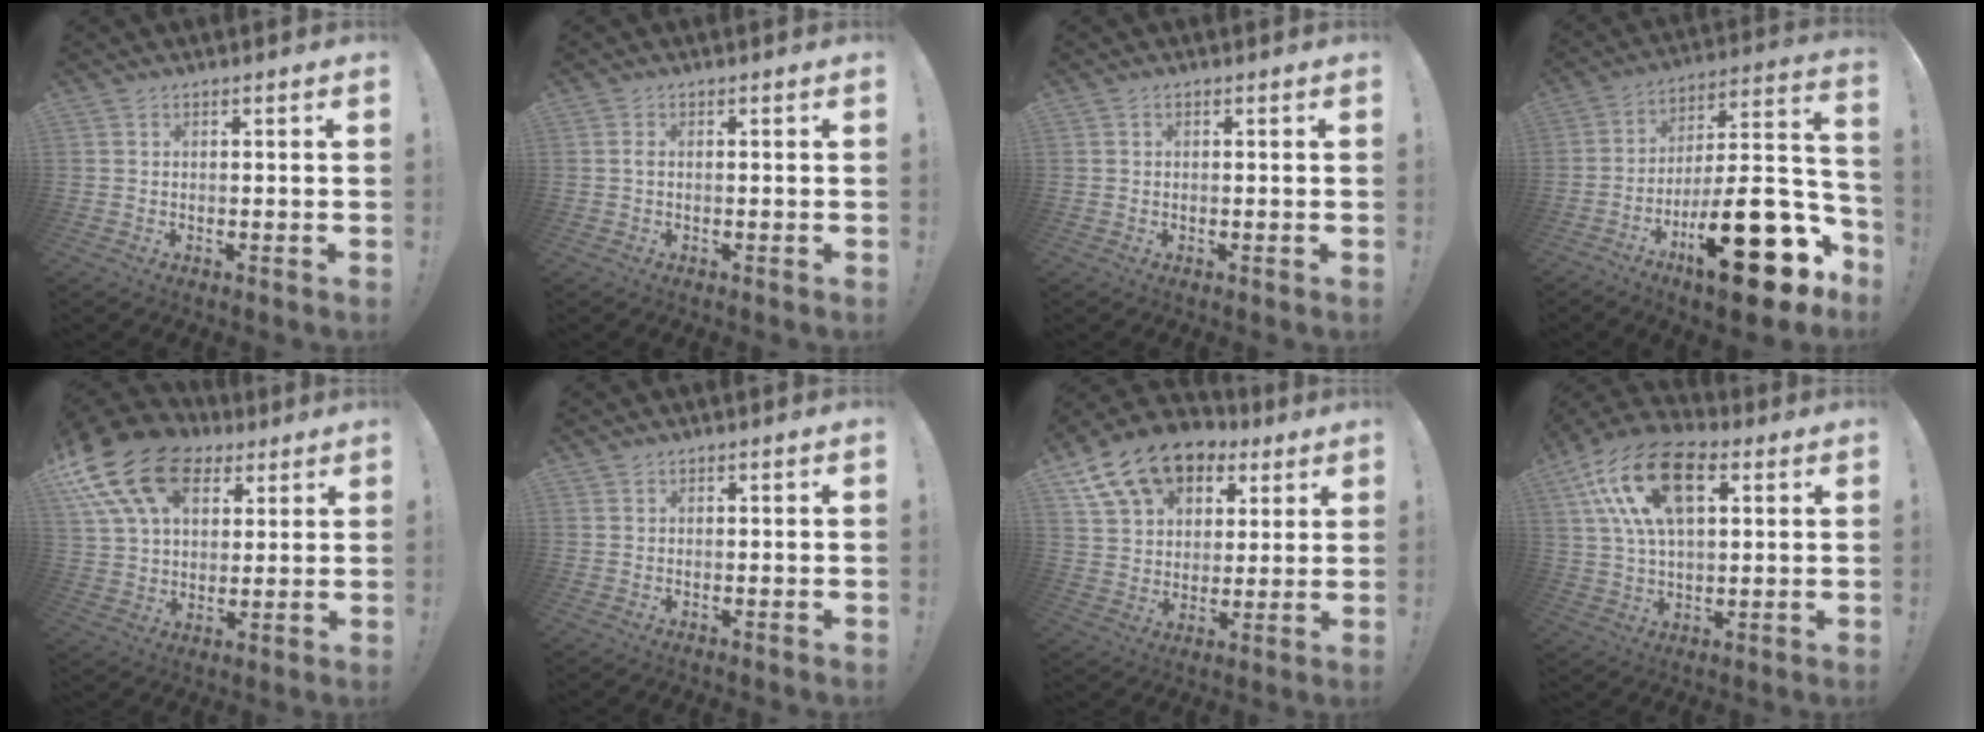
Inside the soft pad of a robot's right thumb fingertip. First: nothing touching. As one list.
[{"total": 0.9, "force": [-0.2, 0.2, 0.9], "torque": [-0.017, 0.002, -0.004]}, {"total": 0.0}, {"total": 28.2, "force": [-12.1, 9.4, 23.7], "torque": [-0.336, 0.064, -0.183]}, {"total": 20.5, "force": [9.7, 13.5, 11.9], "torque": [-0.198, -0.043, 0.178]}, {"total": 0.6, "force": [0.5, 0.2, -0.3], "torque": [0.013, -0.003, 0.007]}, {"total": 16.2, "force": [9.3, 10.7, 7.7], "torque": [-0.124, -0.049, 0.176]}, {"total": 19.8, "force": [7.6, 10.9, 14.7], "torque": [-0.273, -0.014, 0.131]}]